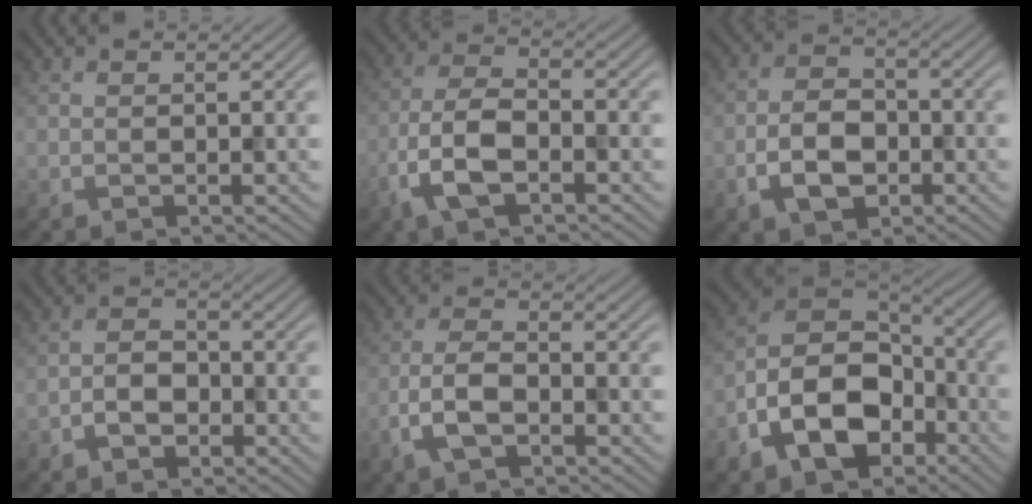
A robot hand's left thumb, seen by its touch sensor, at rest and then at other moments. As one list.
[{"total": 7.0, "force": [-3.2, 3.1, 5.4], "torque": [-0.117, 0.004, -0.074]}, {"total": 6.0, "force": [-2.4, 3.8, 4.0], "torque": [-0.078, 0.002, -0.049]}, {"total": 3.7, "force": [-2.0, 2.2, 2.1], "torque": [-0.035, 0.007, -0.044]}, {"total": 5.0, "force": [-2.4, 2.1, 3.9], "torque": [-0.088, 0.005, -0.055]}, {"total": 13.9, "force": [-5.9, 8.8, 9.0], "torque": [-0.191, -0.027, -0.121]}]